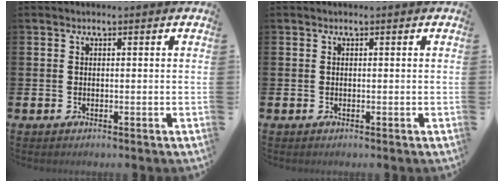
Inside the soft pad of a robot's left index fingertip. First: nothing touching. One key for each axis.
{"total": 0.0}